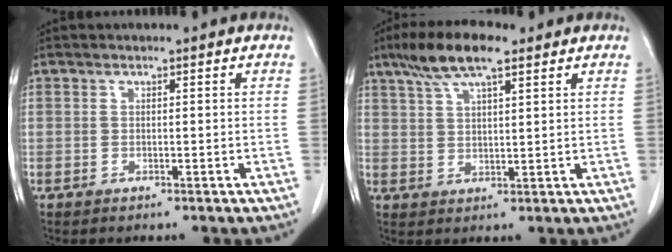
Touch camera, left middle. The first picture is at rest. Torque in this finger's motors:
{"motor_torque": [1.18, -0.96, 0.09, 0.04]}